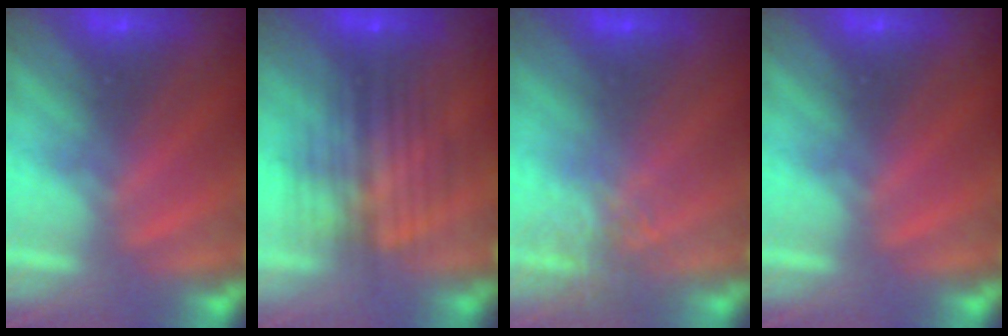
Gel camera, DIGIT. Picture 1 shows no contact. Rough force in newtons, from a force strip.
{"total": 10.5}
{"total": 2.7}
{"total": 0.0}